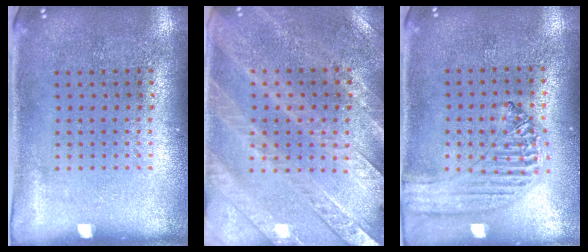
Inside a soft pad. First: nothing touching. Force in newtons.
{"total": 3.0, "press": 2.7, "slide": 1.1}
{"total": 1.3, "press": 1.3, "slide": 0.1}